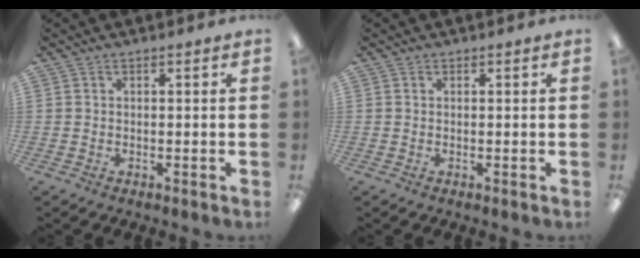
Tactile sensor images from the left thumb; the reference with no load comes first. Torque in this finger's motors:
{"motor_torque": [-0.11, 0.11, -0.14, 0.14, 0.00]}